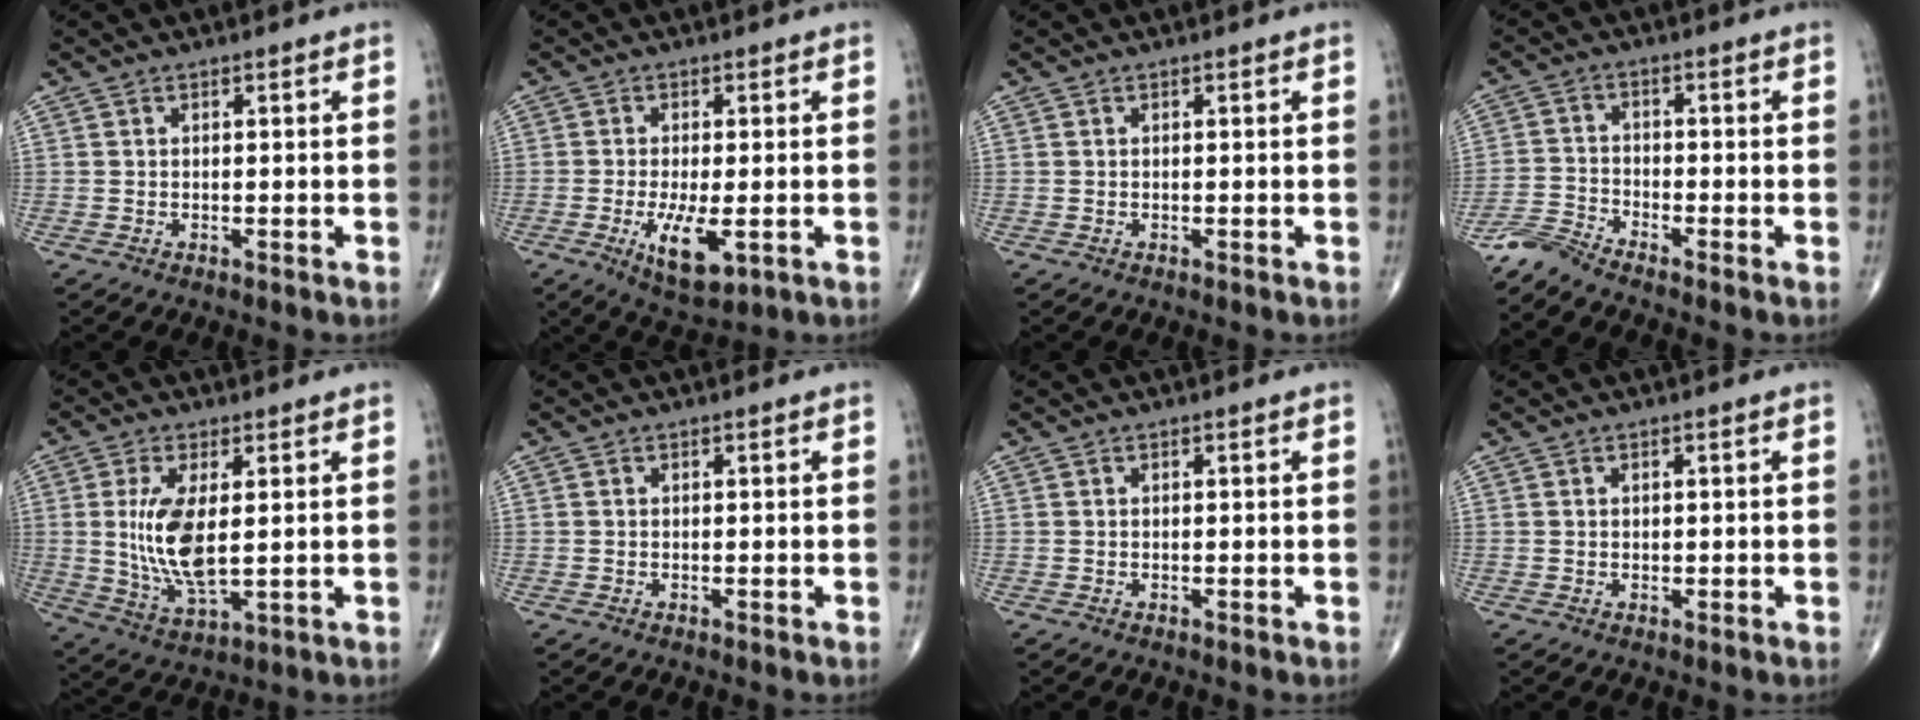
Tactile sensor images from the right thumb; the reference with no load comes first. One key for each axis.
{"total": 7.9, "fx": -2.2, "fy": 2.8, "fz": 7.1, "tx": -0.124, "ty": -0.018, "tz": -0.029}
{"total": 0.0}
{"total": 3.8, "fx": -3.8, "fy": -0.5, "fz": 0.3, "tx": -0.017, "ty": 0.004, "tz": -0.087}
{"total": 11.1, "fx": 1.1, "fy": 4.4, "fz": 10.1, "tx": -0.206, "ty": -0.022, "tz": 0.032}
{"total": 0.0}
{"total": 0.0}
{"total": 0.5, "fx": 0.1, "fy": 0.4, "fz": 0.3, "tx": -0.002, "ty": 0.000, "tz": 0.002}